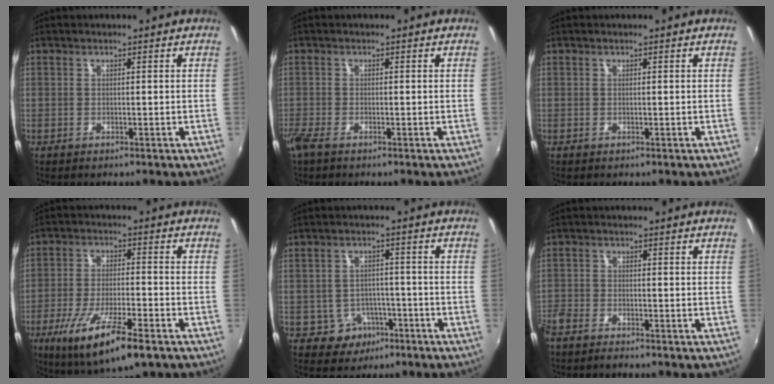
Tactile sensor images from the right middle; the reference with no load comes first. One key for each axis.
{"total": 2.5, "fx": -1.9, "fy": 0.6, "fz": 1.6, "tx": -0.040, "ty": -0.010, "tz": -0.038}
{"total": 0.0}
{"total": 14.3, "fx": -8.0, "fy": 3.1, "fz": 11.5, "tx": -0.228, "ty": -0.044, "tz": -0.142}
{"total": 5.5, "fx": -3.0, "fy": 4.6, "fz": 0.8, "tx": -0.027, "ty": 0.013, "tz": -0.035}
{"total": 4.2, "fx": -3.7, "fy": 1.1, "fz": 1.7, "tx": -0.051, "ty": -0.016, "tz": -0.073}